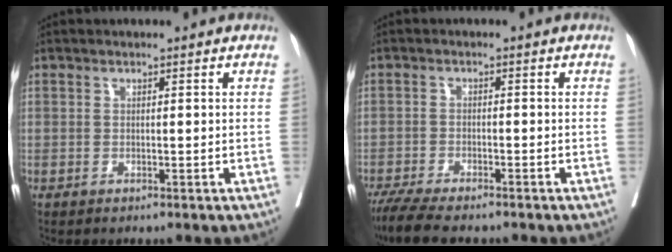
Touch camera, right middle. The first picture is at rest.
{"total": 8.4, "force": [-7.0, 1.3, 4.4], "torque": [-0.070, -0.018, -0.116]}